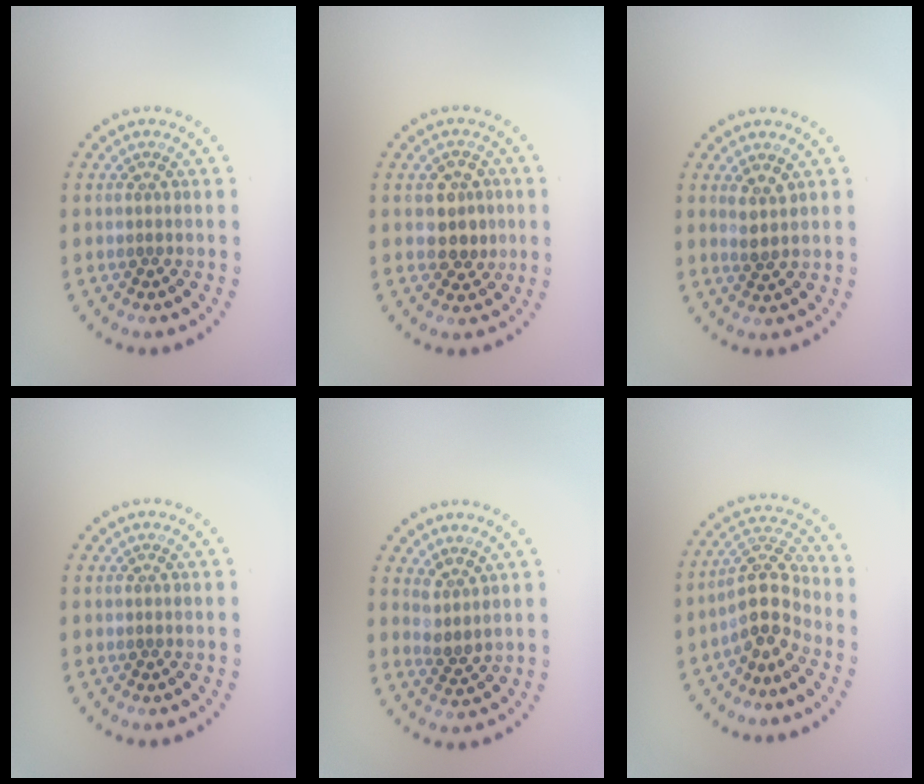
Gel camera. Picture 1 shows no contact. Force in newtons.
{"total": 3.0, "press": 2.9, "slide": 0.8}
{"total": 1.7, "press": 1.4, "slide": 0.9}
{"total": 0.0}
{"total": 1.8, "press": 1.4, "slide": 1.2}
{"total": 4.0, "press": 3.6, "slide": 1.9}